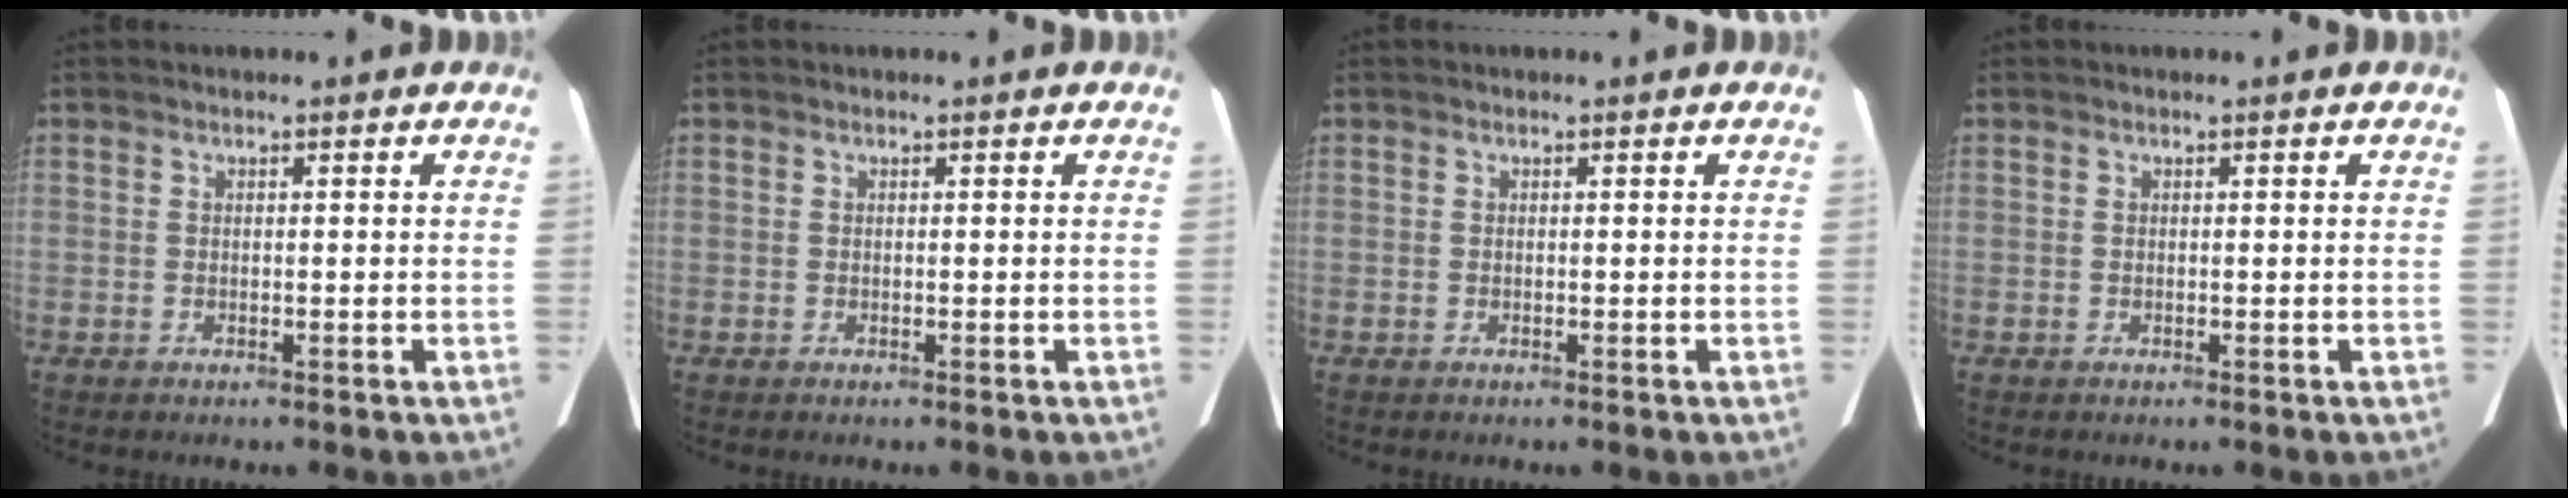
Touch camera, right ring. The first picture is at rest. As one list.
[{"total": 0.0}, {"total": 0.0}, {"total": 0.0}]